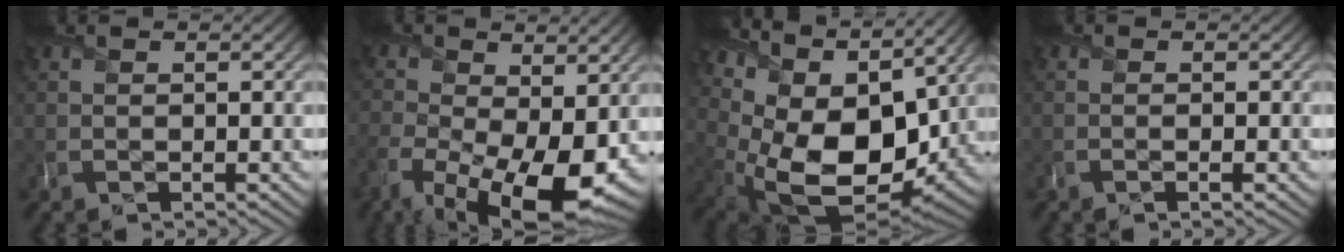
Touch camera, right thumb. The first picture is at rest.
{"total": 16.0, "force": [-5.8, 8.3, 12.4], "torque": [-0.258, -0.048, -0.081]}
{"total": 15.3, "force": [3.7, 9.4, 11.5], "torque": [-0.240, -0.020, 0.090]}
{"total": 1.3, "force": [-0.5, 0.0, 1.2], "torque": [-0.025, 0.001, -0.013]}